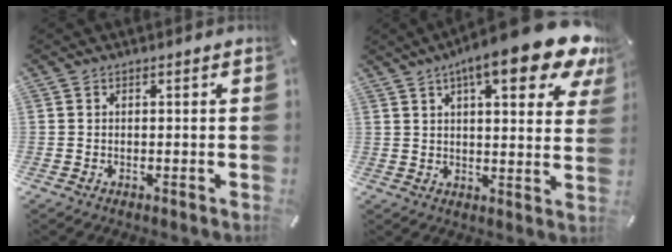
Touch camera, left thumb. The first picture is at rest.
{"total": 16.4, "force": [9.7, 4.3, 12.5], "torque": [-0.194, -0.042, 0.153]}